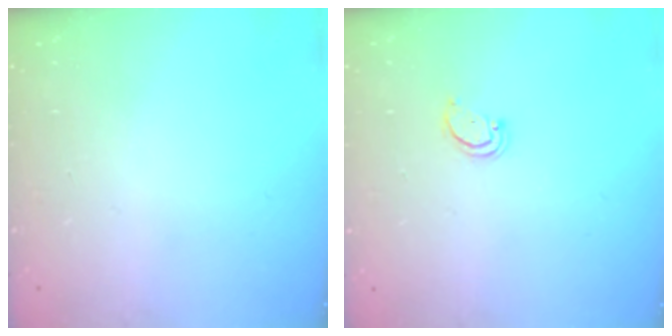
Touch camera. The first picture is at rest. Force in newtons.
{"total": 2.1, "press": 2.1, "slide": 0.2}